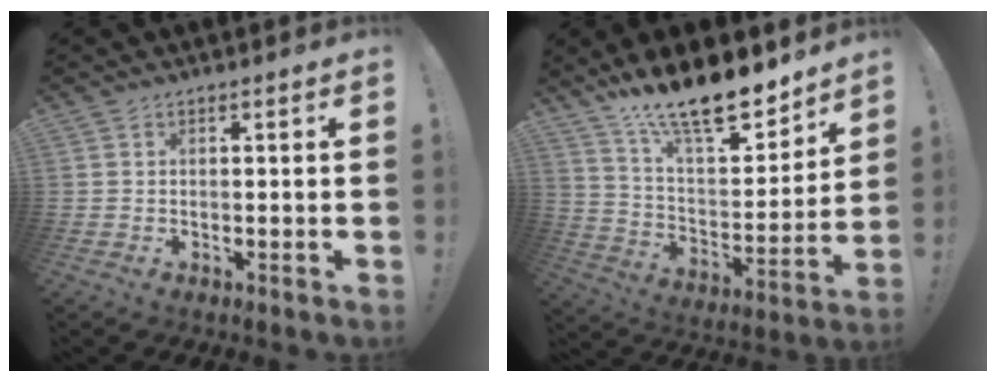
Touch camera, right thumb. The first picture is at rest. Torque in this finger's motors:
{"motor_torque": [1.43, 2.50, 1.49, 1.28, 0.13]}